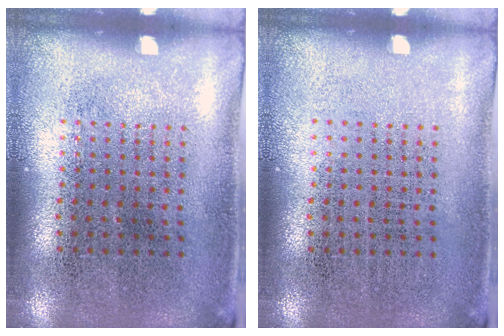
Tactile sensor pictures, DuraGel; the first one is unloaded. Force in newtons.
{"total": 0.0}